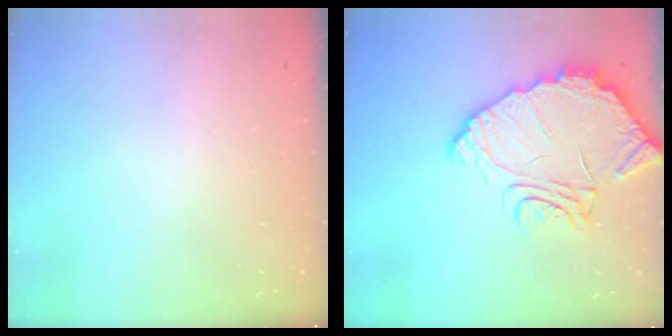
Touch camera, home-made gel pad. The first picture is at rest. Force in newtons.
{"total": 15.3, "press": 15.3, "slide": 1.4}